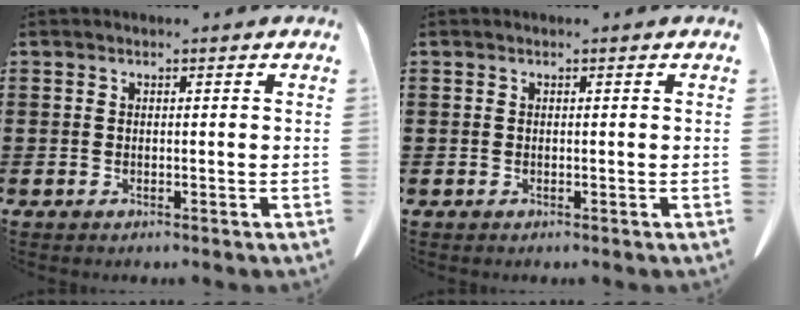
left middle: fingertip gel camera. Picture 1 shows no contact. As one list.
[{"total": 0.0}]